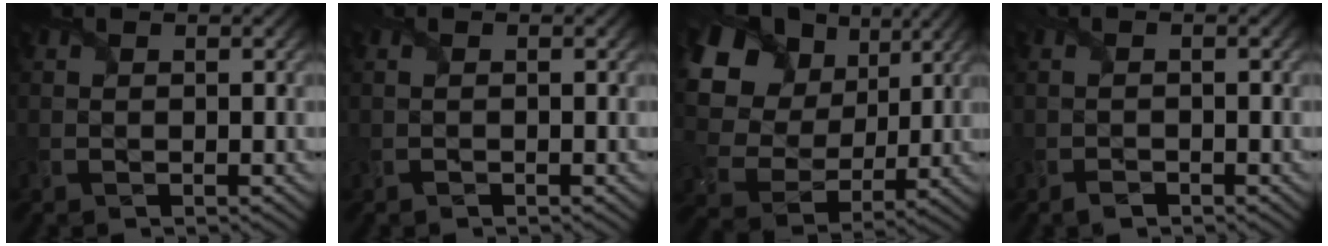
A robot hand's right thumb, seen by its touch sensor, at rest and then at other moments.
{"total": 0.6, "force": [-0.4, 0.2, 0.4], "torque": [-0.008, 0.001, -0.003]}
{"total": 17.4, "force": [6.3, 13.0, 9.7], "torque": [-0.270, 0.035, 0.133]}
{"total": 1.1, "force": [-1.1, 0.1, 0.4], "torque": [-0.012, -0.001, -0.022]}